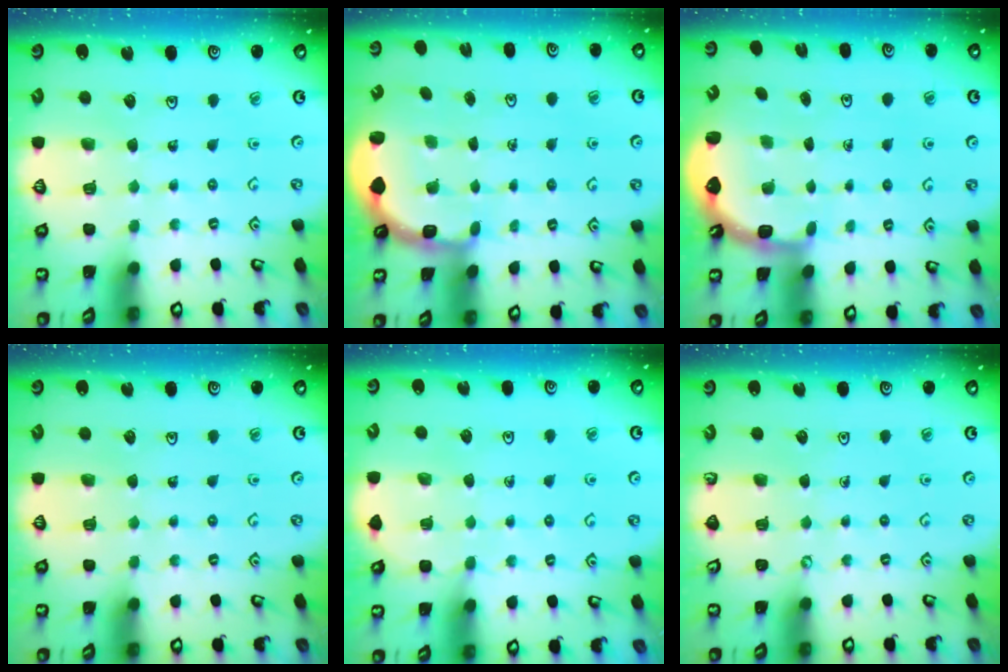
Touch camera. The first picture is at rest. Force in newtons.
{"total": 2.6, "press": 2.3, "slide": 1.3}
{"total": 2.6, "press": 2.3, "slide": 1.3}
{"total": 0.0}
{"total": 4.6, "press": 4.6, "slide": 0.6}
{"total": 0.0}